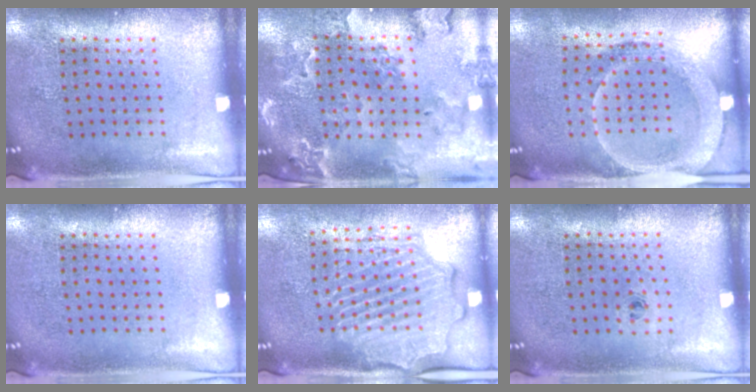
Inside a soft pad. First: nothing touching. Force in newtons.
{"total": 1.8, "press": 1.8, "slide": 0.2}
{"total": 1.8, "press": 1.6, "slide": 0.7}
{"total": 0.0}
{"total": 2.4, "press": 2.2, "slide": 0.9}
{"total": 0.5, "press": 0.3, "slide": 0.4}